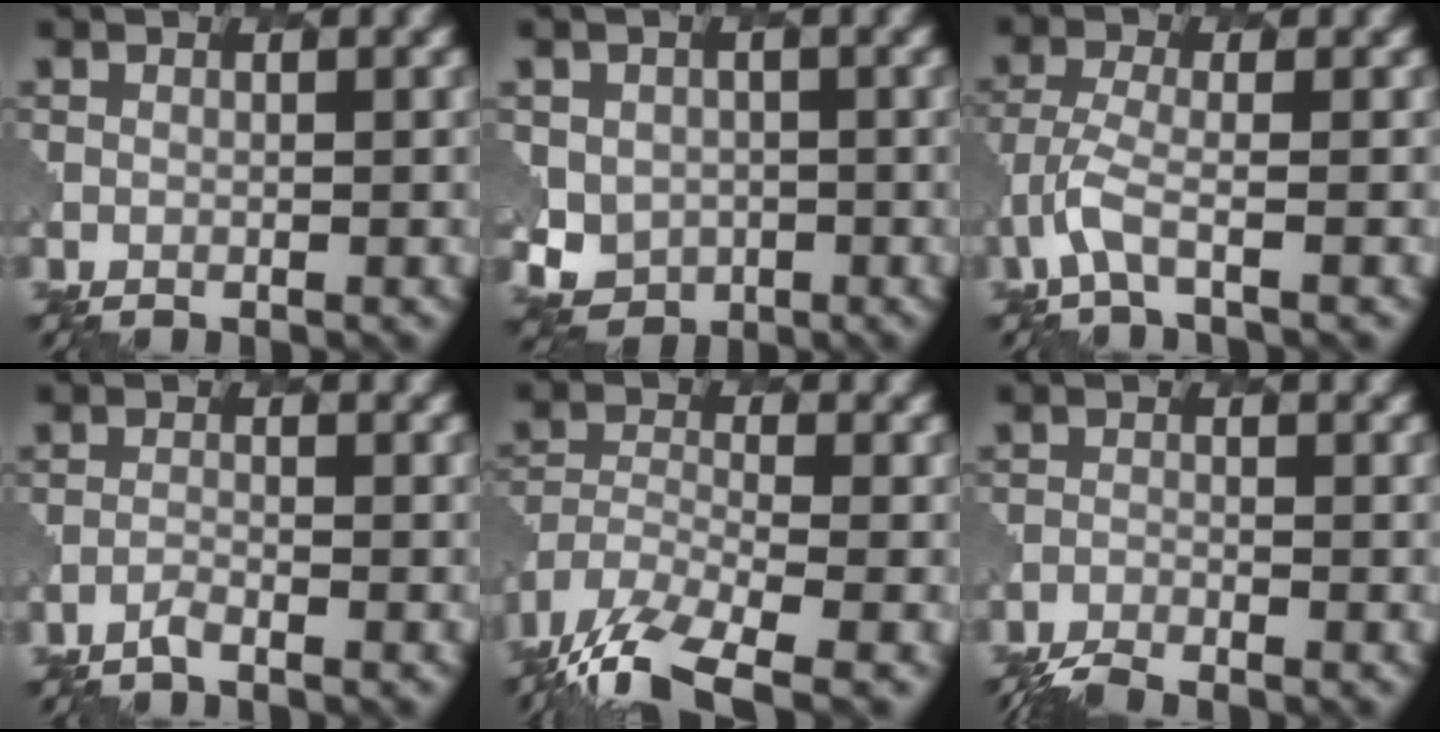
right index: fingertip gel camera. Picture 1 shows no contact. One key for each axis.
{"total": 4.4, "fx": -0.2, "fy": 4.1, "fz": 1.3, "tx": -0.026, "ty": -0.010, "tz": -0.007}
{"total": 2.8, "fx": -1.6, "fy": 0.6, "fz": 2.2, "tx": -0.059, "ty": -0.007, "tz": -0.042}
{"total": 0.8, "fx": -0.8, "fy": 0.1, "fz": 0.1, "tx": -0.001, "ty": 0.000, "tz": -0.020}
{"total": 9.7, "fx": -7.1, "fy": 3.2, "fz": 5.7, "tx": -0.119, "ty": -0.022, "tz": -0.135}
{"total": 3.0, "fx": -2.9, "fy": 0.2, "fz": 0.7, "tx": -0.022, "ty": -0.014, "tz": -0.054}